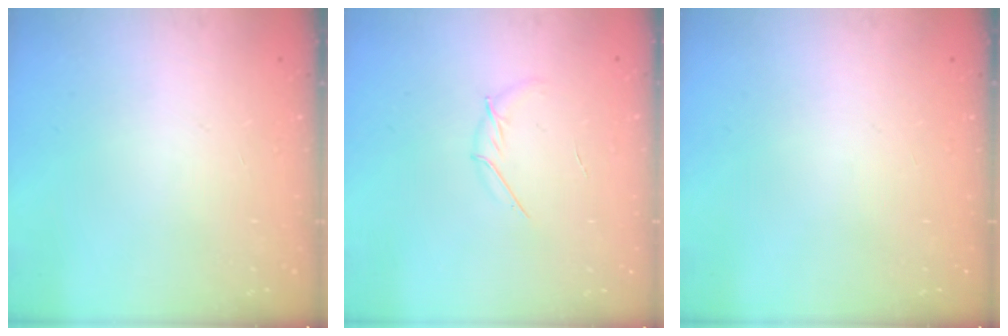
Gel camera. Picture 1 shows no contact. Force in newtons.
{"total": 5.0, "press": 4.9, "slide": 1.3}
{"total": 0.0}